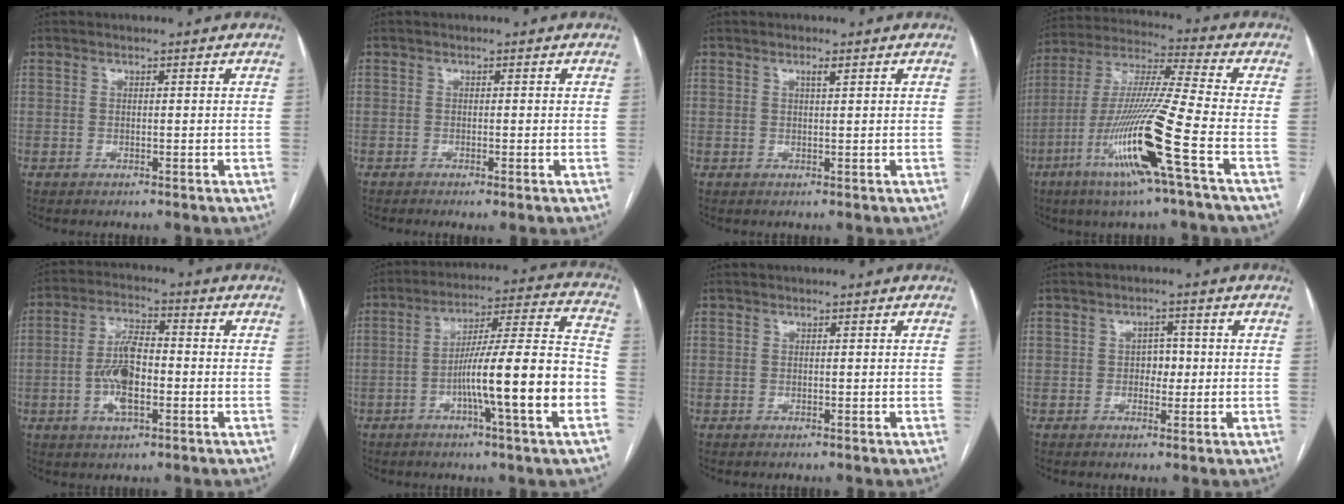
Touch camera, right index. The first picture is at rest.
{"total": 1.2, "force": [-0.6, 0.0, 1.0], "torque": [-0.019, -0.002, -0.010]}
{"total": 0.9, "force": [0.5, 0.0, 0.8], "torque": [-0.014, -0.001, 0.010]}
{"total": 17.3, "force": [-6.9, -1.1, 15.9], "torque": [-0.325, -0.020, -0.135]}
{"total": 8.4, "force": [-1.6, 3.0, 7.7], "torque": [-0.157, 0.007, -0.033]}
{"total": 17.1, "force": [-5.2, -0.2, 16.3], "torque": [-0.258, 0.010, -0.085]}
{"total": 0.0}
{"total": 2.7, "force": [-0.2, 1.8, 1.9], "torque": [-0.021, 0.006, -0.003]}